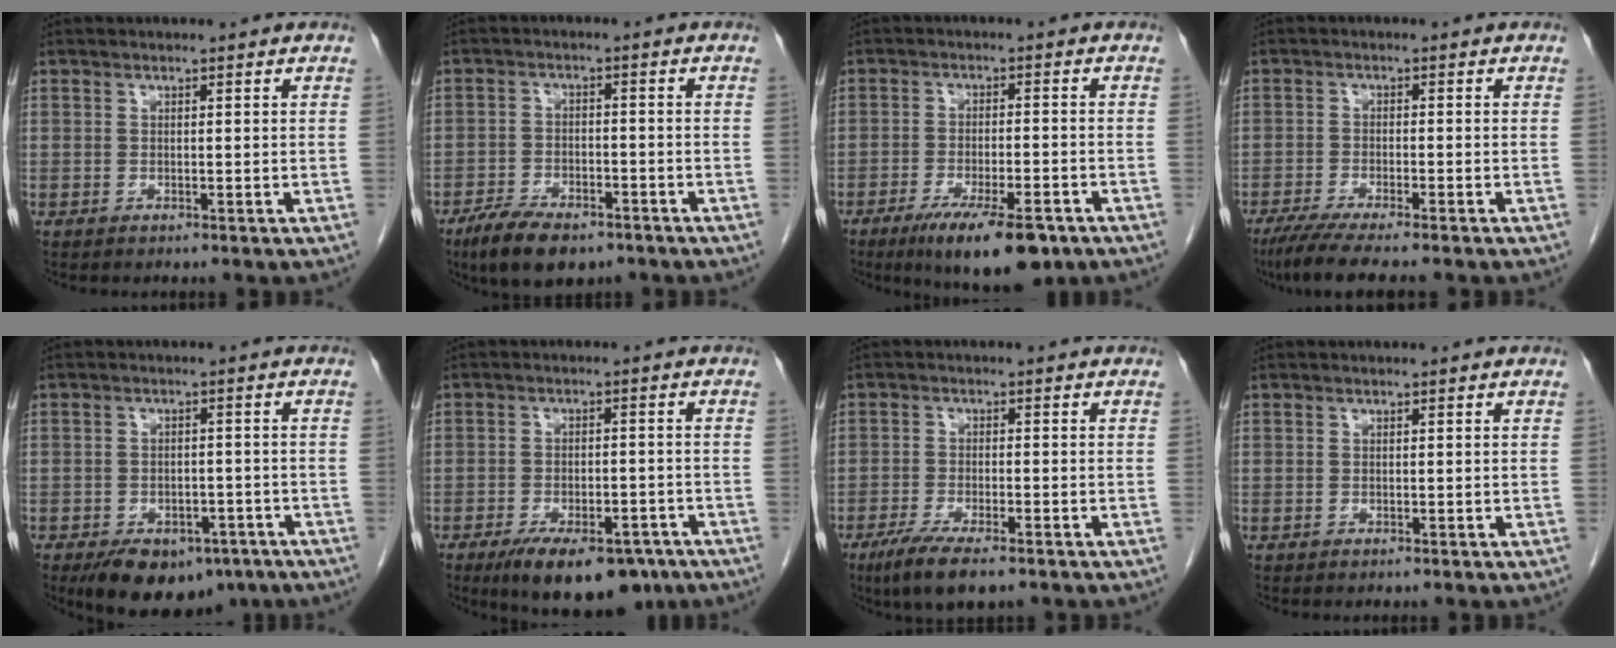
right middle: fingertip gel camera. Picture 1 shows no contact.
{"total": 8.8, "force": [-6.3, 3.5, 5.0], "torque": [-0.088, -0.008, -0.105]}
{"total": 11.4, "force": [-7.4, 2.7, 8.2], "torque": [-0.128, -0.018, -0.115]}
{"total": 7.4, "force": [-5.9, 0.2, 4.4], "torque": [-0.071, -0.019, -0.098]}
{"total": 10.3, "force": [-7.2, 5.2, 5.1], "torque": [-0.070, 0.002, -0.106]}
{"total": 12.7, "force": [-8.9, 5.2, 7.4], "torque": [-0.105, -0.002, -0.132]}
{"total": 7.5, "force": [-5.2, 1.6, 5.2], "torque": [-0.090, -0.016, -0.084]}
{"total": 0.0}